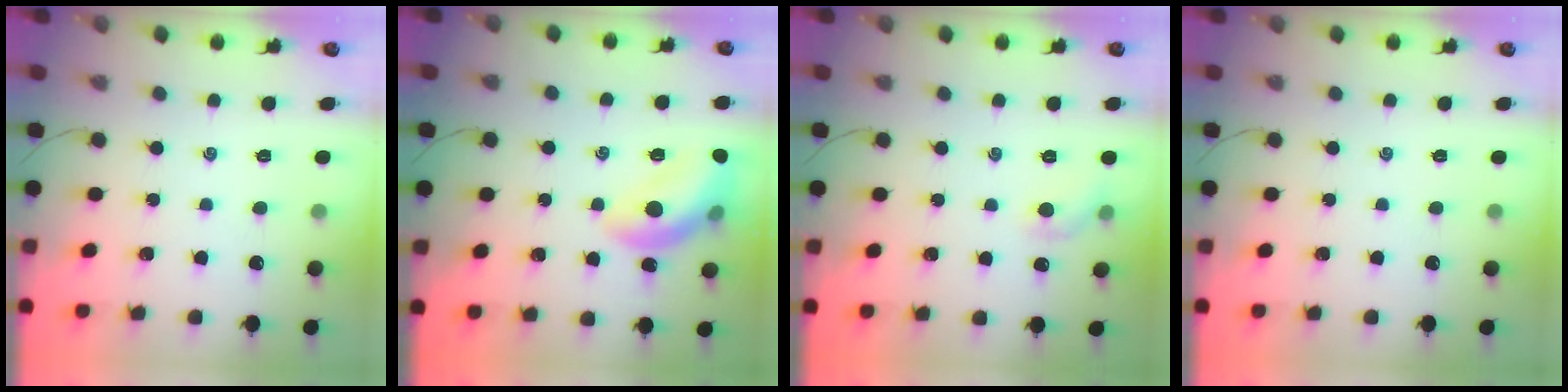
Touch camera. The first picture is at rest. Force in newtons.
{"total": 14.1, "press": 14.0, "slide": 1.6}
{"total": 6.0, "press": 5.8, "slide": 1.4}
{"total": 0.0}